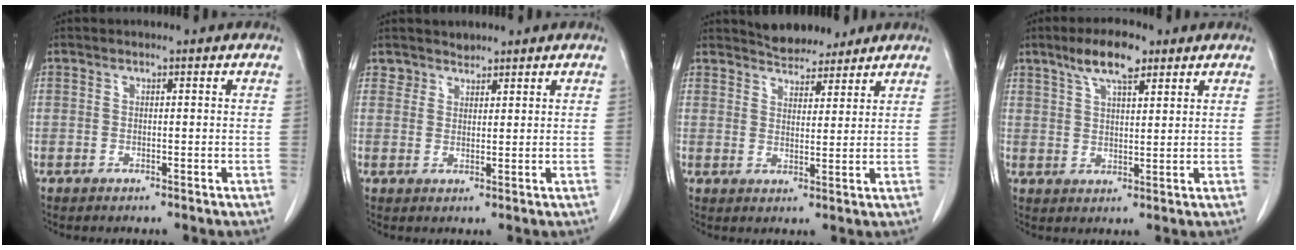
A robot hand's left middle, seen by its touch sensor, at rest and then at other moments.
{"total": 2.0, "force": [1.8, 1.0, -0.3], "torque": [0.008, 0.004, 0.028]}
{"total": 6.0, "force": [5.5, 1.7, 1.4], "torque": [-0.026, 0.005, 0.093]}
{"total": 7.1, "force": [4.7, 1.9, 5.0], "torque": [-0.095, 0.010, 0.085]}